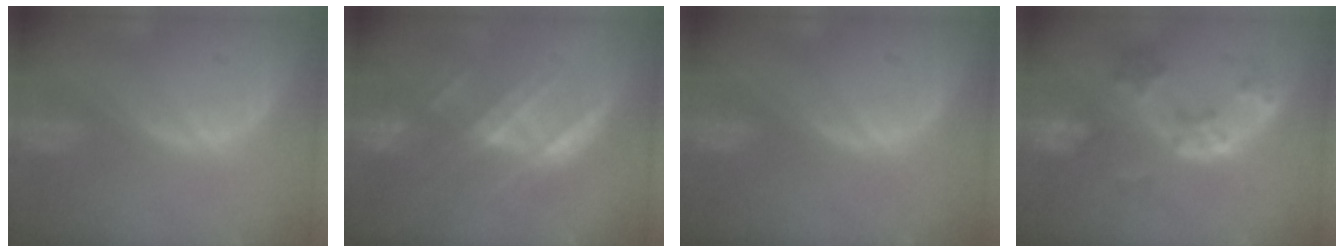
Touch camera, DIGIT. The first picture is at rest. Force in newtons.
{"total": 7.3, "press": 6.6, "slide": 3.2}
{"total": 0.0}
{"total": 6.7, "press": 6.3, "slide": 2.4}